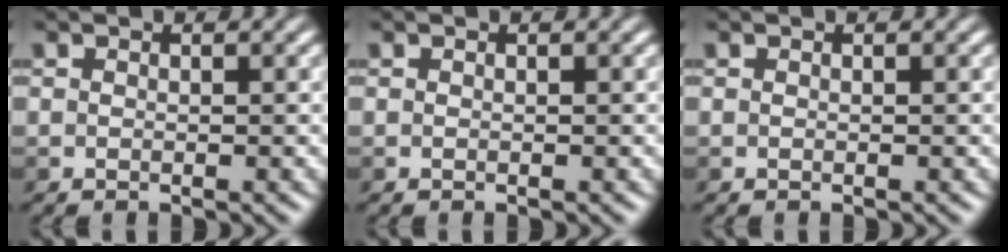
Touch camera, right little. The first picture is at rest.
{"total": 0.0}
{"total": 0.0}